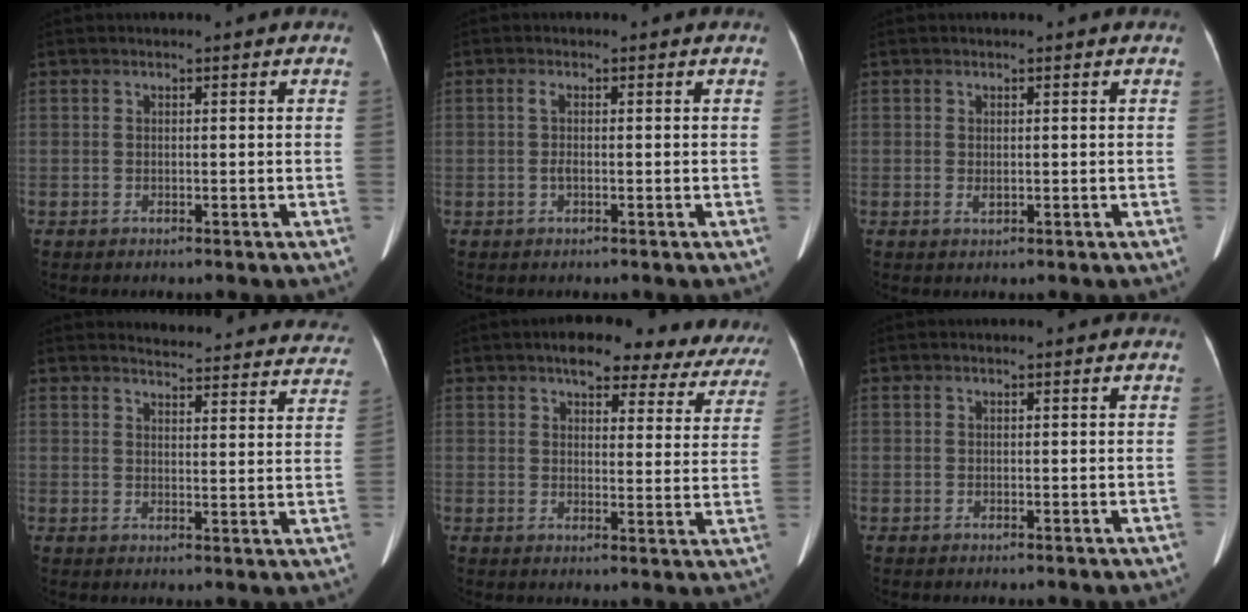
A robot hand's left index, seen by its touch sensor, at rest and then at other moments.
{"total": 1.3, "force": [-0.1, 0.3, 1.3], "torque": [-0.027, 0.001, 0.000]}
{"total": 0.8, "force": [0.0, 0.4, 0.6], "torque": [-0.014, -0.002, 0.005]}
{"total": 20.3, "force": [19.7, 3.9, 3.3], "torque": [-0.024, -0.059, 0.208]}
{"total": 17.6, "force": [15.1, 5.7, 7.1], "torque": [-0.062, 0.008, 0.154]}
{"total": 0.0}